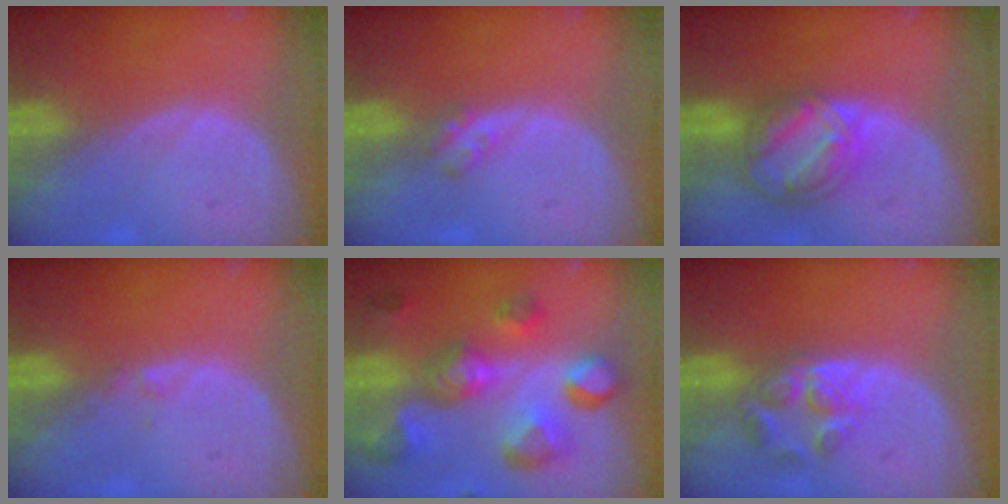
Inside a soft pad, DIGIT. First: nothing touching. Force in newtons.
{"total": 2.3, "press": 2.0, "slide": 1.2}
{"total": 8.1, "press": 6.9, "slide": 4.1}
{"total": 0.6, "press": 0.6, "slide": 0.2}
{"total": 11.1, "press": 9.9, "slide": 5.0}
{"total": 5.8, "press": 4.7, "slide": 3.4}